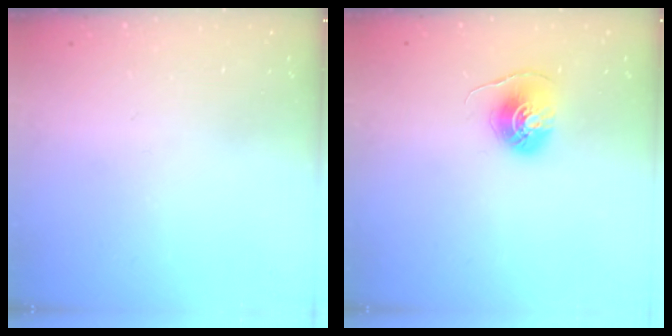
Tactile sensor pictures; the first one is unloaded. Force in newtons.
{"total": 7.1, "press": 7.1, "slide": 0.4}